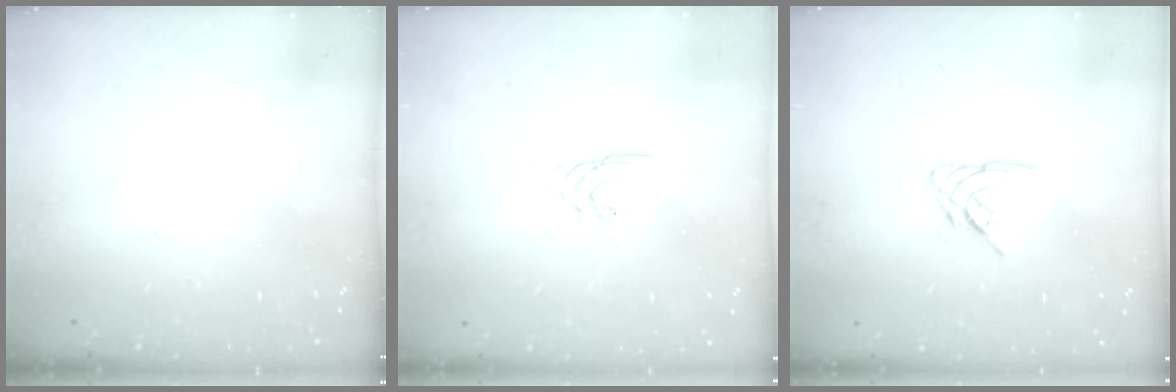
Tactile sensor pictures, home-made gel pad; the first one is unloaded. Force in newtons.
{"total": 2.9, "press": 2.8, "slide": 0.4}
{"total": 7.6, "press": 7.6, "slide": 0.5}